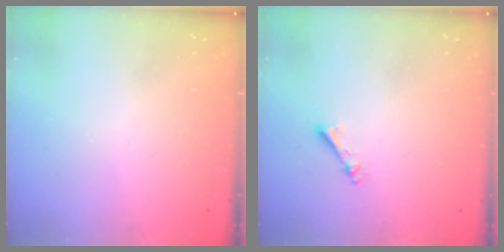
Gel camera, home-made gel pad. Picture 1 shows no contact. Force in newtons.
{"total": 2.5, "press": 2.5, "slide": 0.4}